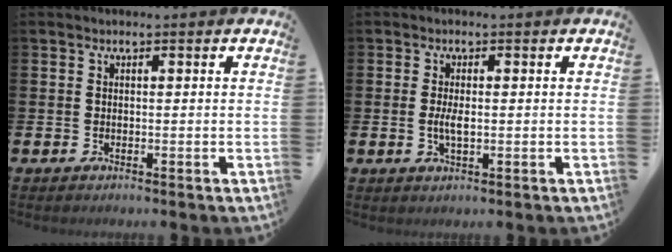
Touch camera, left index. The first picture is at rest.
{"total": 2.5, "force": [0.0, 1.0, 2.3], "torque": [-0.037, -0.002, -0.003]}